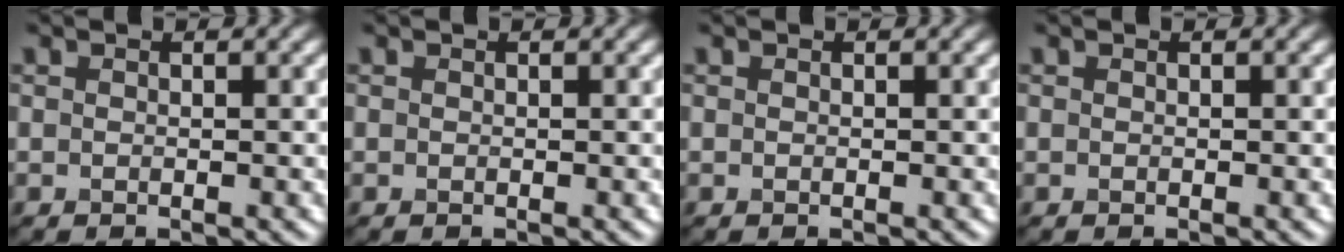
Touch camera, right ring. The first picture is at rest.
{"total": 0.0}
{"total": 0.0}
{"total": 0.0}